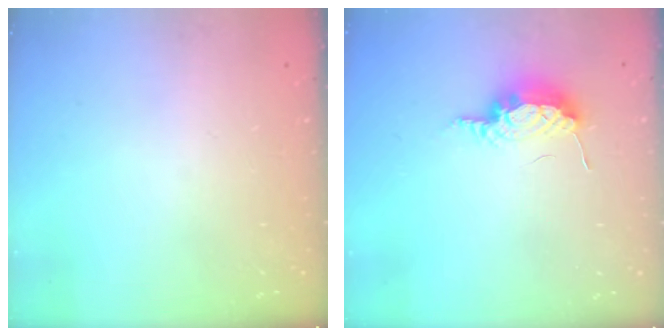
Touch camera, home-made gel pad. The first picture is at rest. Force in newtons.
{"total": 14.8, "press": 9.9, "slide": 11.1}